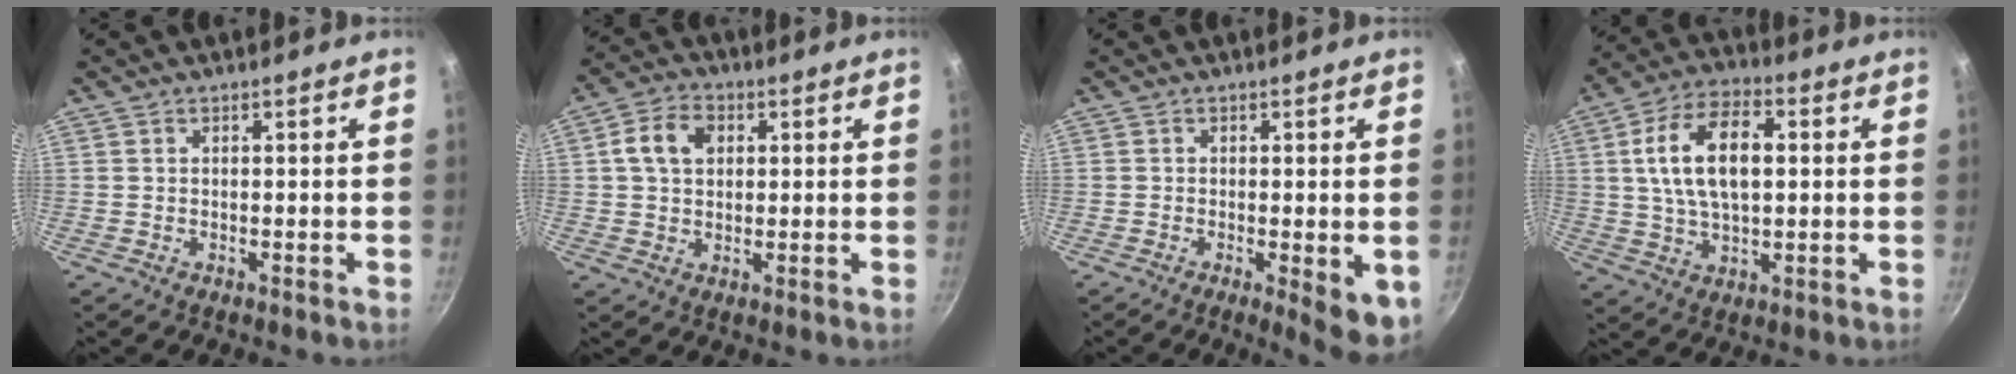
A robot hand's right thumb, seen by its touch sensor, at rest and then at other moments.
{"total": 7.5, "force": [1.7, 5.5, 4.8], "torque": [-0.077, 0.009, 0.025]}
{"total": 6.9, "force": [-2.4, 1.8, 6.2], "torque": [-0.078, -0.015, -0.034]}
{"total": 14.7, "force": [2.4, 7.9, 12.2], "torque": [-0.214, 0.014, 0.041]}